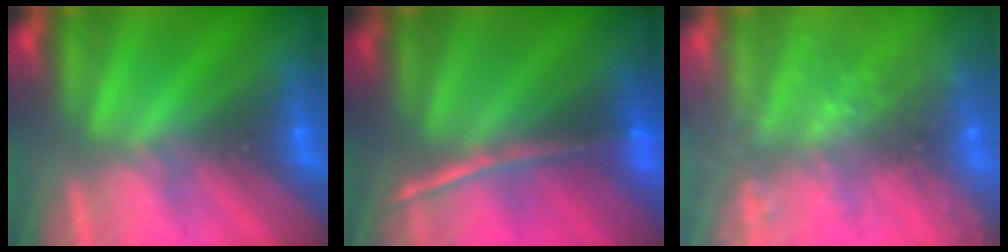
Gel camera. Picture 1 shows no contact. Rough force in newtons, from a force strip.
{"total": 1.5}
{"total": 7.3}